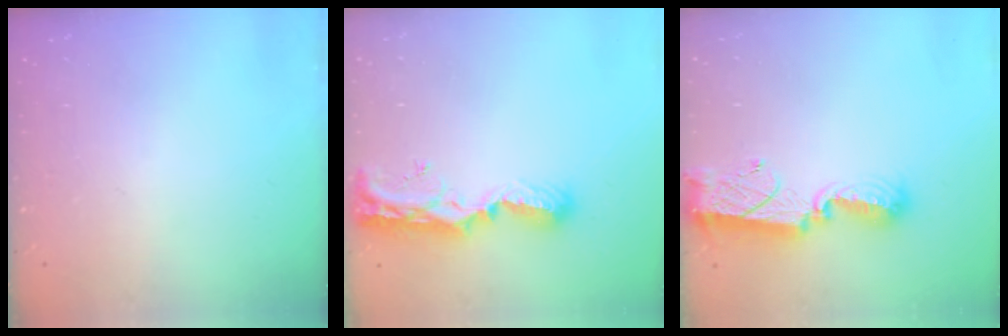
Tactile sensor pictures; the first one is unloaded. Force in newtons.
{"total": 10.3, "press": 10.2, "slide": 1.2}
{"total": 11.4, "press": 11.4, "slide": 0.8}